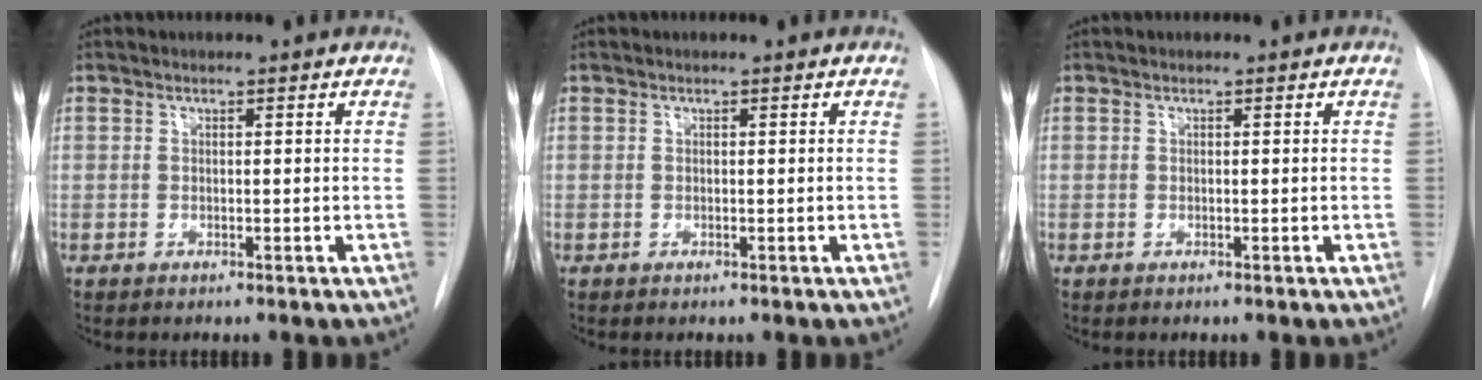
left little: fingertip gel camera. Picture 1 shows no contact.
{"total": 0.0}
{"total": 0.0}